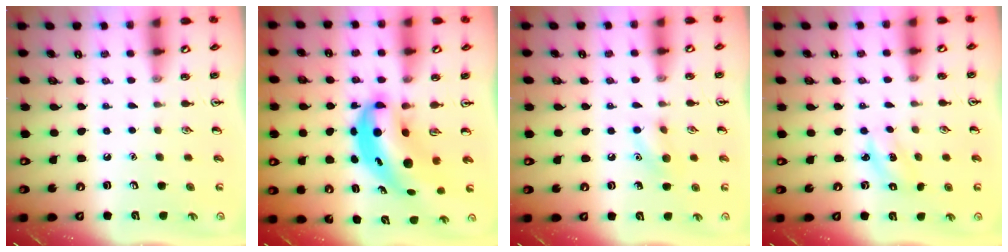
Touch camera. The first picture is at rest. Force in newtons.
{"total": 8.0, "press": 7.7, "slide": 2.1}
{"total": 7.8, "press": 7.6, "slide": 1.8}
{"total": 2.2, "press": 2.1, "slide": 0.7}